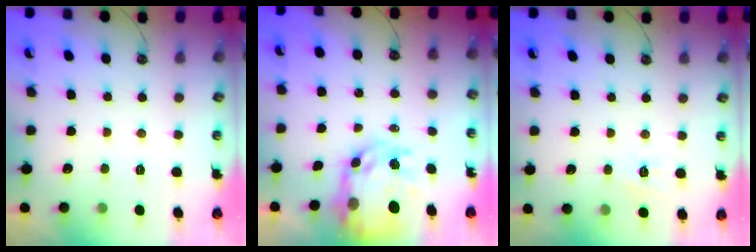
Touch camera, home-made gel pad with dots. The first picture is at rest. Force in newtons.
{"total": 11.8, "press": 11.8, "slide": 0.9}
{"total": 6.6, "press": 6.6, "slide": 0.6}